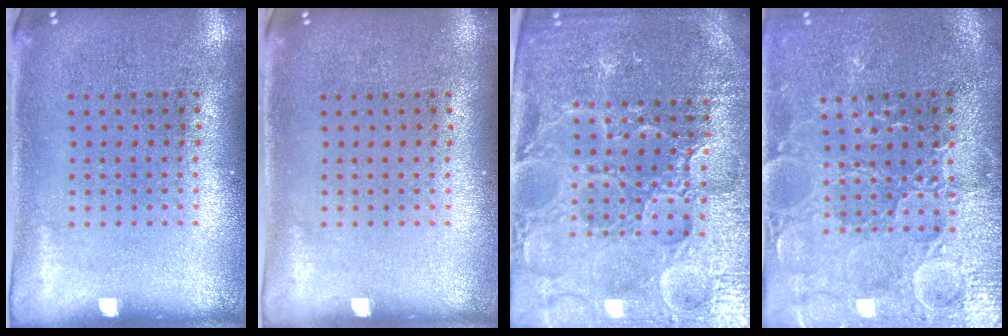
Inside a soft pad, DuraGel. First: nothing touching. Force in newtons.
{"total": 0.0}
{"total": 5.2, "press": 4.9, "slide": 1.8}
{"total": 3.7, "press": 3.6, "slide": 0.9}